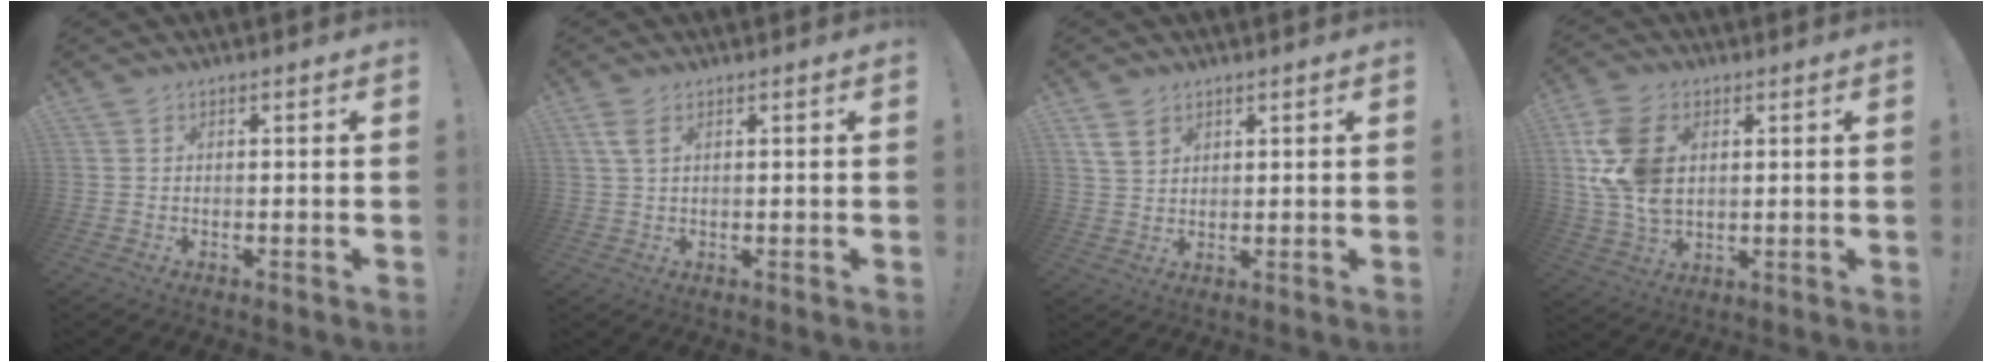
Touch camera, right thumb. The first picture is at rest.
{"total": 3.6, "force": [1.5, 1.7, 2.9], "torque": [-0.054, 0.002, 0.027]}
{"total": 5.5, "force": [3.2, 3.5, 2.6], "torque": [-0.045, -0.005, 0.063]}
{"total": 14.9, "force": [3.3, 10.2, 10.4], "torque": [-0.204, -0.004, 0.062]}